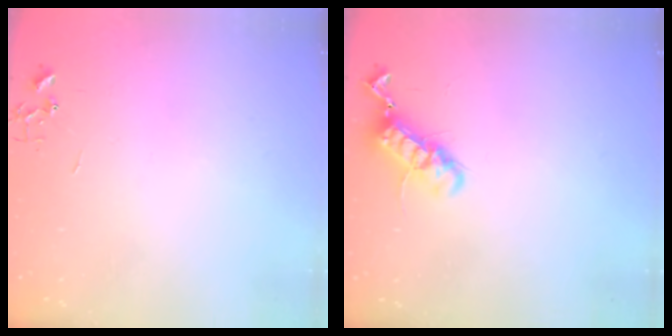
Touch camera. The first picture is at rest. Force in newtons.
{"total": 12.5, "press": 12.5, "slide": 0.9}